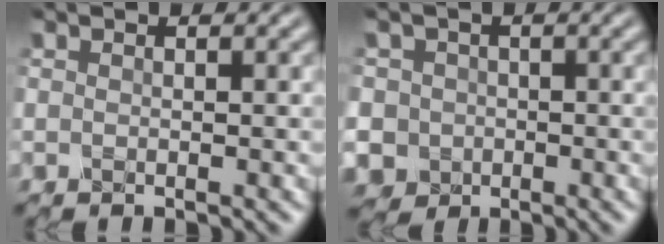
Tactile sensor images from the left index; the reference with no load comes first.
{"total": 6.1, "force": [-1.2, 5.8, 1.3], "torque": [-0.033, 0.007, -0.051]}